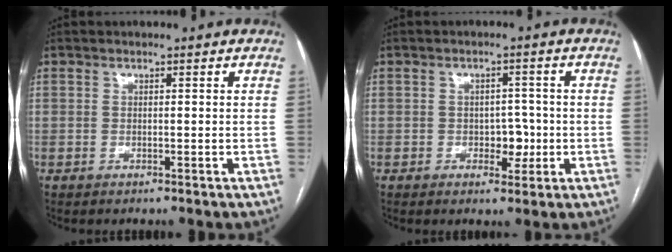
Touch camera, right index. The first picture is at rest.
{"total": 3.7, "force": [-0.8, 2.4, 2.6], "torque": [-0.028, 0.006, -0.006]}